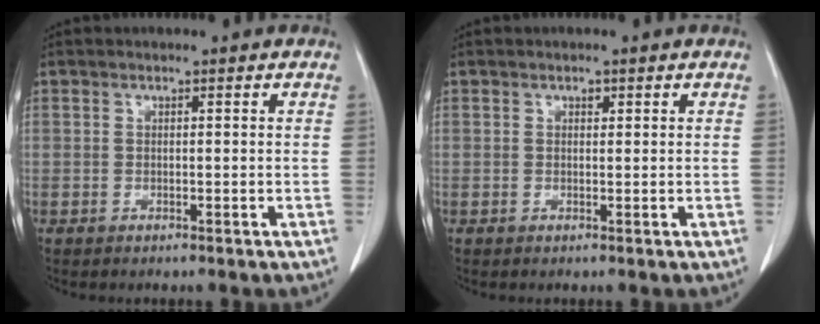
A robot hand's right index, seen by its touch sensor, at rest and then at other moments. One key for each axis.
{"total": 0.9, "fx": 0.5, "fy": 0.6, "fz": 0.5, "tx": -0.006, "ty": 0.000, "tz": 0.007}